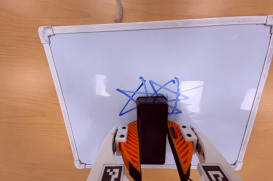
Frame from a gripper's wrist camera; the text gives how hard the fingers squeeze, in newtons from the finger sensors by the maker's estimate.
{"total": 9.0, "left": 10.7, "right": 7.4}